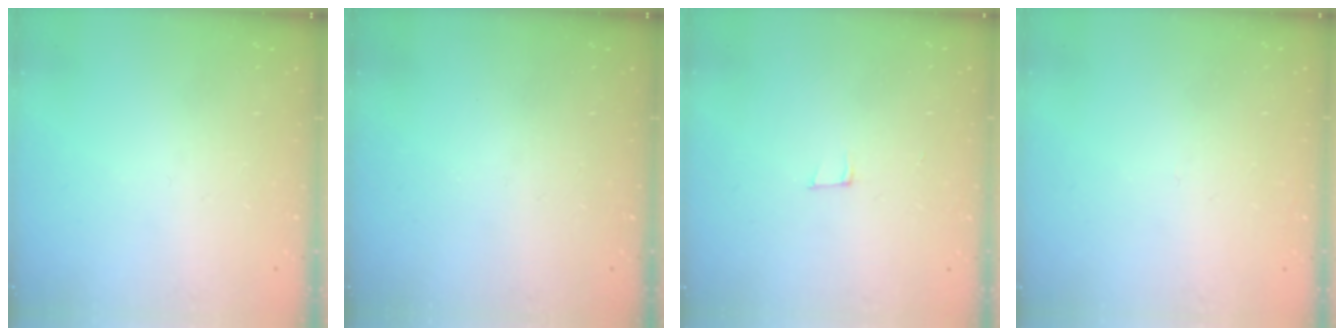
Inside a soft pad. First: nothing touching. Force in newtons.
{"total": 0.0}
{"total": 5.6, "press": 4.5, "slide": 3.3}
{"total": 2.6, "press": 2.6, "slide": 0.2}